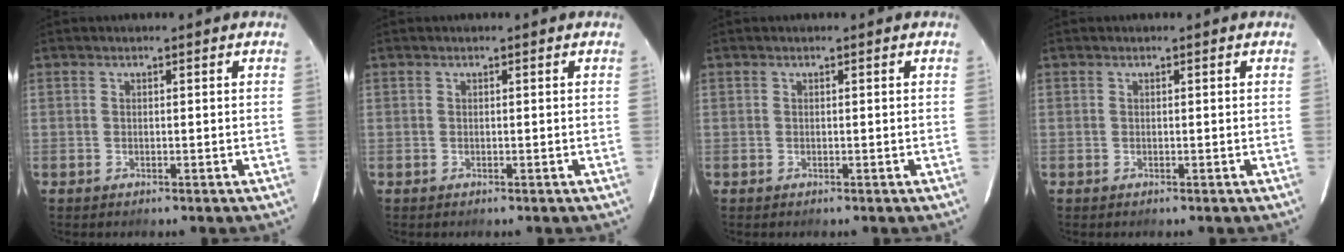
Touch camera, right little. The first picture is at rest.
{"total": 0.0}
{"total": 0.0}
{"total": 0.0}